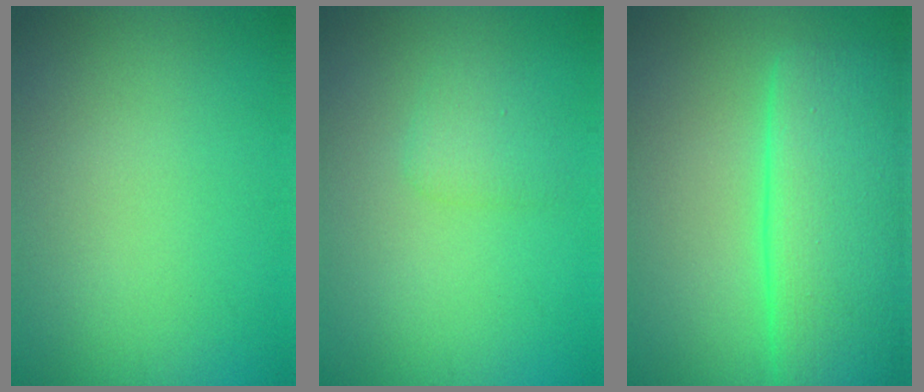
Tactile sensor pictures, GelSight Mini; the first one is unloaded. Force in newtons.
{"total": 1.5, "press": 1.4, "slide": 0.1}
{"total": 9.7, "press": 9.7, "slide": 0.5}